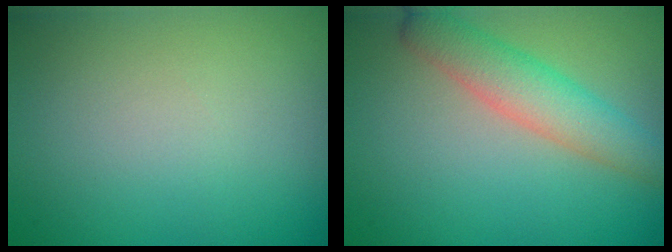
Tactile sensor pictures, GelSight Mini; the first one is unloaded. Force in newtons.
{"total": 4.4, "press": 4.4, "slide": 0.4}